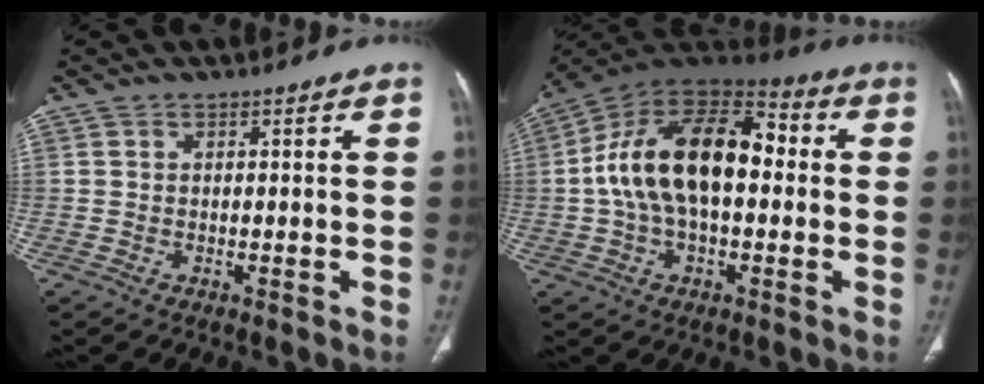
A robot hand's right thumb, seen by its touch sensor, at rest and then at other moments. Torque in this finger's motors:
{"motor_torque": [0.42, 1.59, 1.08, -0.42, 0.55]}